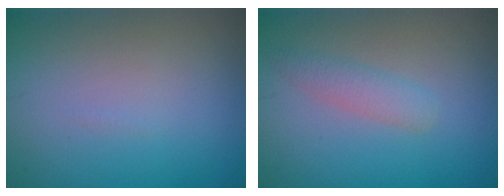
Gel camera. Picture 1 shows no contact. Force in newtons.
{"total": 1.9, "press": 1.9, "slide": 0.1}